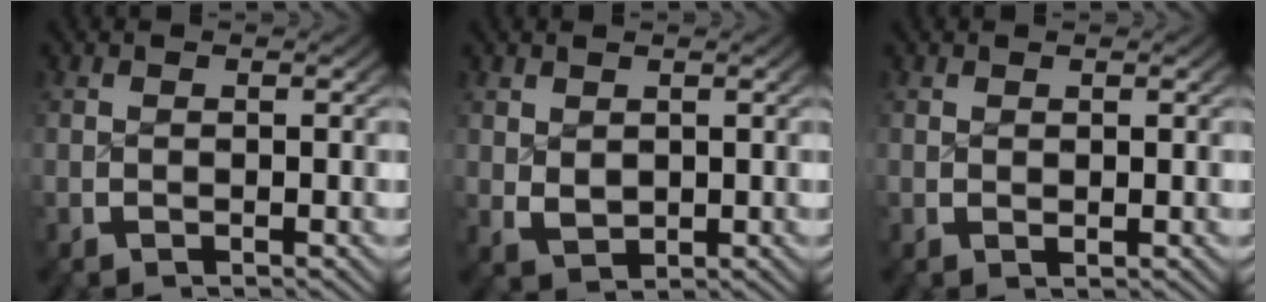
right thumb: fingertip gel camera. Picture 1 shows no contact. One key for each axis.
{"total": 2.2, "fx": 0.4, "fy": 1.7, "fz": 1.4, "tx": -0.028, "ty": -0.015, "tz": 0.022}
{"total": 0.5, "fx": 0.4, "fy": 0.2, "fz": 0.2, "tx": -0.001, "ty": -0.002, "tz": 0.012}